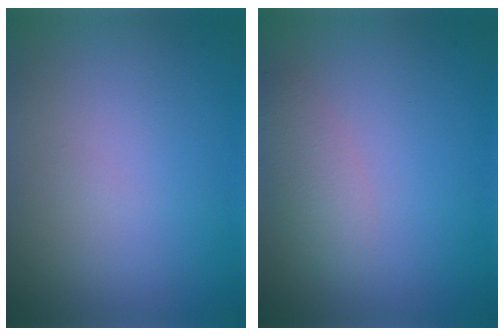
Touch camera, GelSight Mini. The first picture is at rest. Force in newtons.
{"total": 2.0, "press": 2.0, "slide": 0.0}